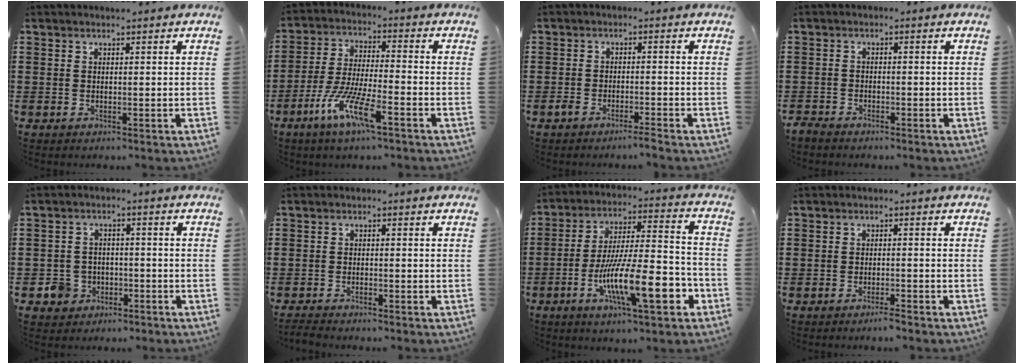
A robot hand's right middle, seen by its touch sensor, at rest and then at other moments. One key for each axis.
{"total": 8.8, "fx": -5.3, "fy": 1.1, "fz": 7.0, "tx": -0.155, "ty": -0.011, "tz": -0.102}
{"total": 1.9, "fx": -1.7, "fy": 0.2, "fz": 0.9, "tx": -0.025, "ty": -0.002, "tz": -0.034}
{"total": 1.4, "fx": -1.3, "fy": 0.3, "fz": 0.1, "tx": -0.005, "ty": 0.002, "tz": -0.029}
{"total": 3.9, "fx": -2.0, "fy": 3.2, "fz": 0.8, "tx": -0.028, "ty": 0.002, "tz": -0.042}
{"total": 1.5, "fx": -1.5, "fy": 0.0, "fz": 0.5, "tx": -0.016, "ty": -0.001, "tz": -0.032}
{"total": 15.2, "fx": -6.5, "fy": 3.6, "fz": 13.2, "tx": -0.235, "ty": 0.000, "tz": -0.115}
{"total": 1.4, "fx": -1.2, "fy": 0.0, "fz": 0.7, "tx": -0.012, "ty": -0.003, "tz": -0.022}